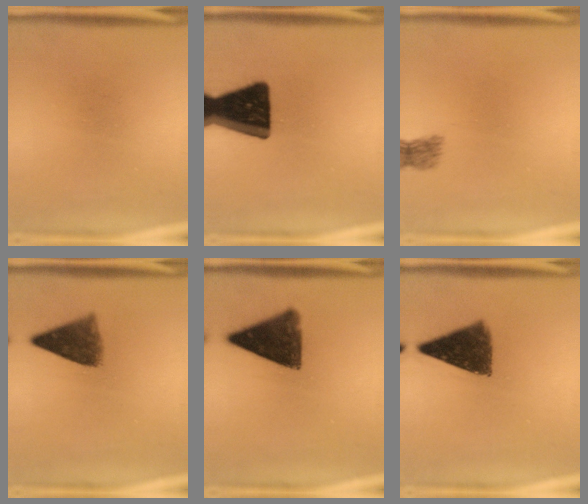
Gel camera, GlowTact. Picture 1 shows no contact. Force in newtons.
{"total": 18.7}
{"total": 2.1}
{"total": 7.1}
{"total": 12.0}
{"total": 10.4}